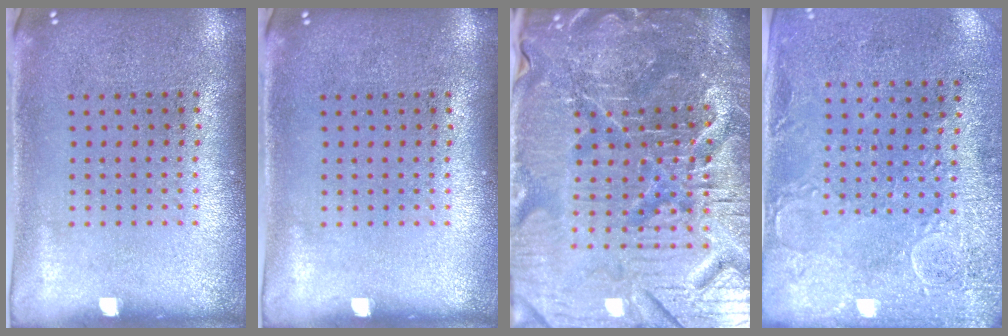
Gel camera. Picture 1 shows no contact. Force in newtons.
{"total": 0.0}
{"total": 7.2, "press": 6.4, "slide": 3.3}
{"total": 2.9, "press": 2.3, "slide": 1.8}